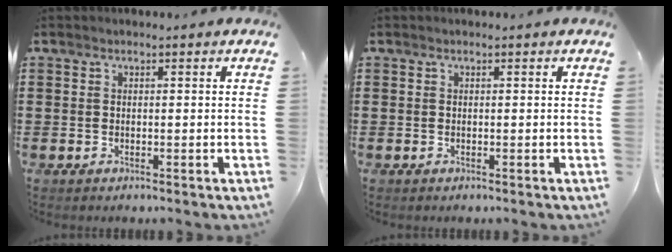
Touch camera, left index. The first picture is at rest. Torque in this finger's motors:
{"motor_torque": [0.00, 0.00, 0.02, 0.00]}